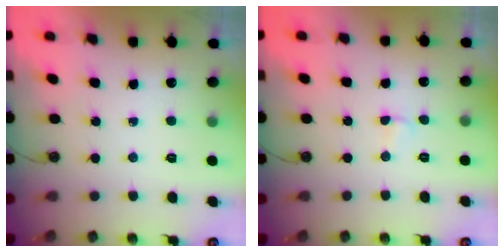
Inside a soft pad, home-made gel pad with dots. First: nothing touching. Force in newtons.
{"total": 4.6, "press": 3.1, "slide": 3.4}